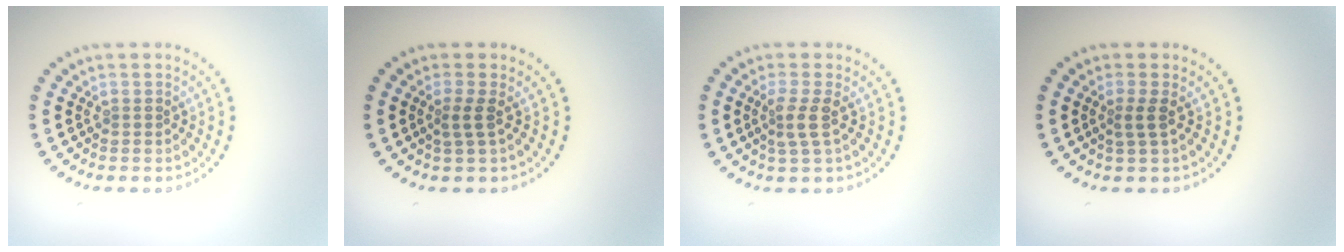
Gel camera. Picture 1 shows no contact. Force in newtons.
{"total": 1.7, "press": 1.1, "slide": 1.2}
{"total": 2.1, "press": 1.6, "slide": 1.5}
{"total": 1.4, "press": 0.9, "slide": 1.1}